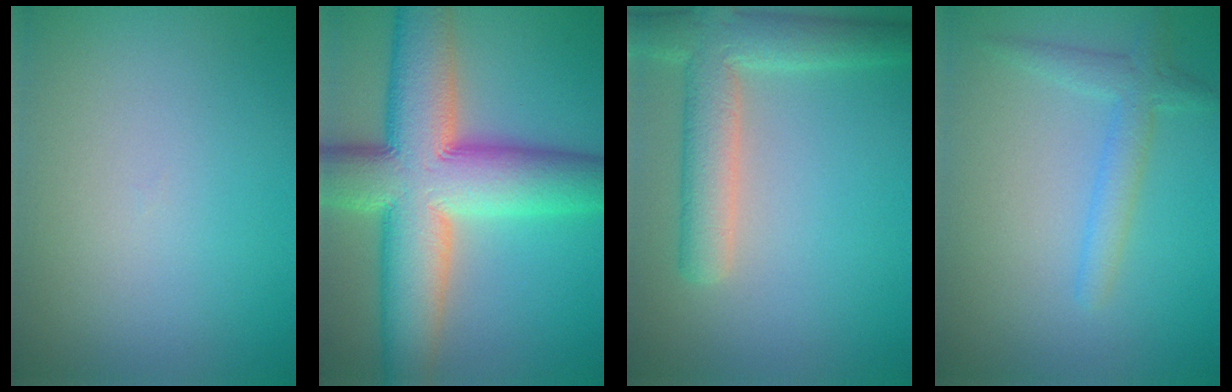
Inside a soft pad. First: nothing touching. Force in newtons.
{"total": 14.3, "press": 14.2, "slide": 0.8}
{"total": 5.7, "press": 5.7, "slide": 0.6}
{"total": 2.4, "press": 2.4, "slide": 0.2}